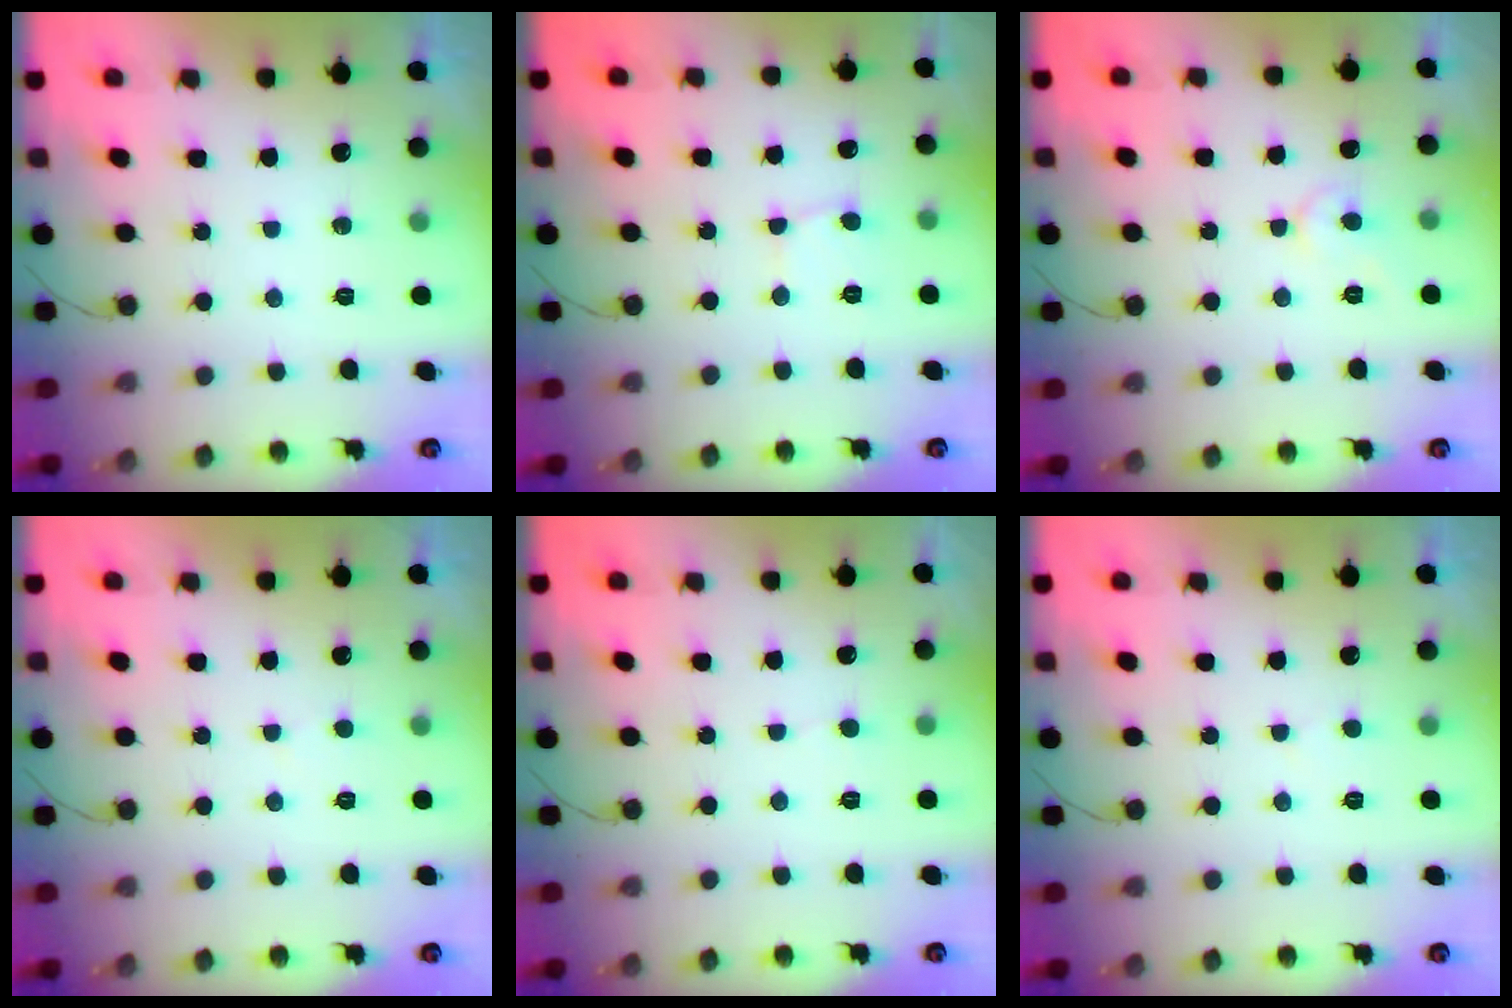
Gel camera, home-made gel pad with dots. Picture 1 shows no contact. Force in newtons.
{"total": 2.9, "press": 2.8, "slide": 0.3}
{"total": 5.0, "press": 5.0, "slide": 0.5}
{"total": 2.8, "press": 2.8, "slide": 0.3}
{"total": 2.4, "press": 2.4, "slide": 0.3}
{"total": 2.7, "press": 2.7, "slide": 0.2}